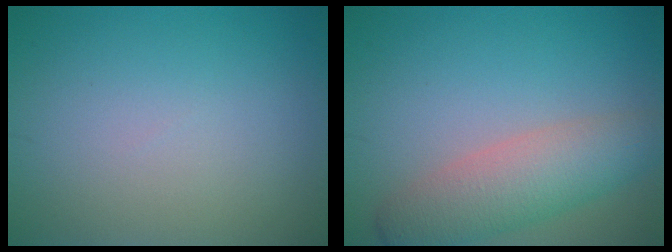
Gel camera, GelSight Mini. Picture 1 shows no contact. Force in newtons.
{"total": 5.2, "press": 5.2, "slide": 0.2}